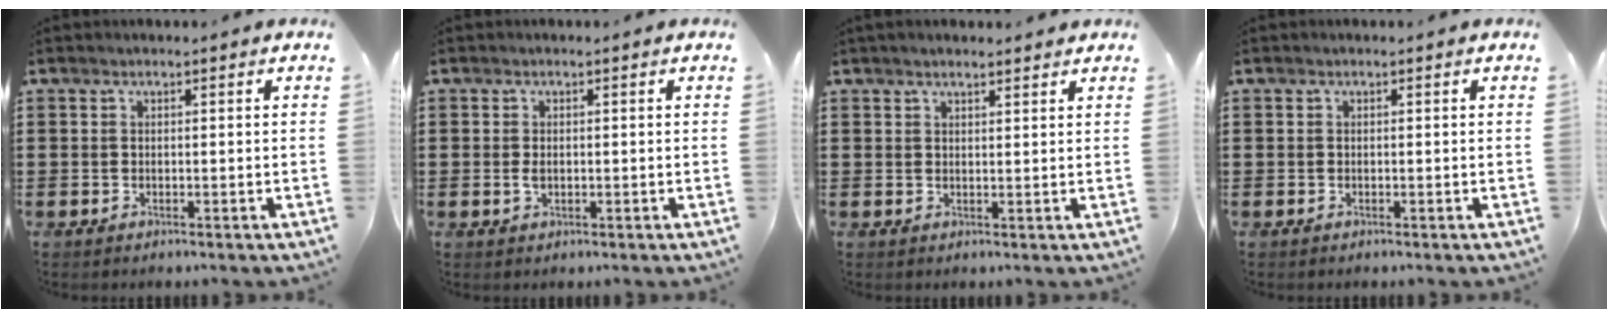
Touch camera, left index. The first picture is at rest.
{"total": 1.4, "force": [-0.1, 0.8, 1.1], "torque": [-0.031, 0.000, -0.005]}
{"total": 1.7, "force": [1.6, 0.2, 0.5], "torque": [-0.013, 0.004, 0.031]}
{"total": 0.0}